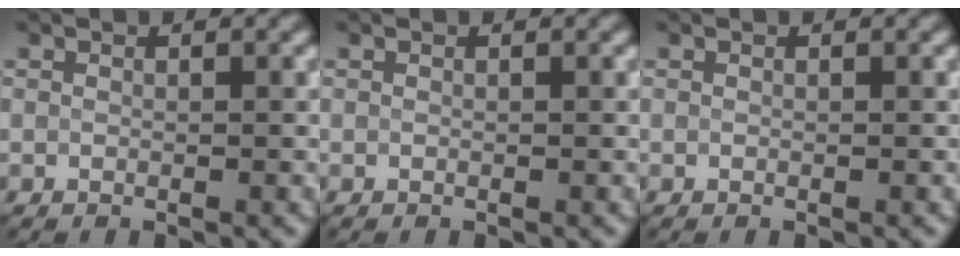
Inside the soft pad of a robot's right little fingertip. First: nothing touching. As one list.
[{"total": 0.0}, {"total": 0.0}]